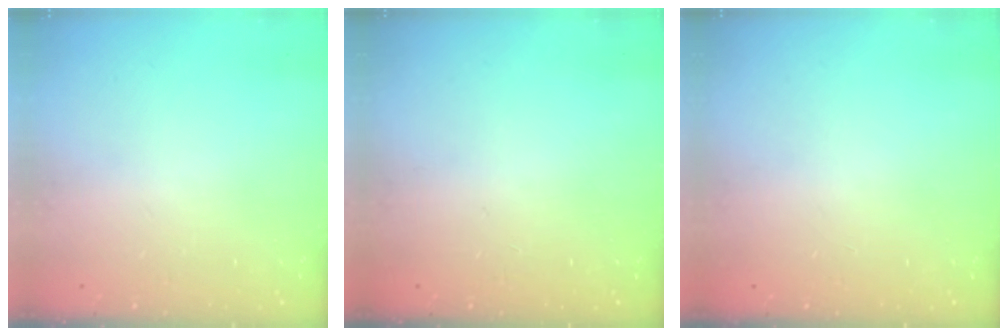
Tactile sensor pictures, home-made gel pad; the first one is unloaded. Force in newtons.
{"total": 0.0}
{"total": 0.0}